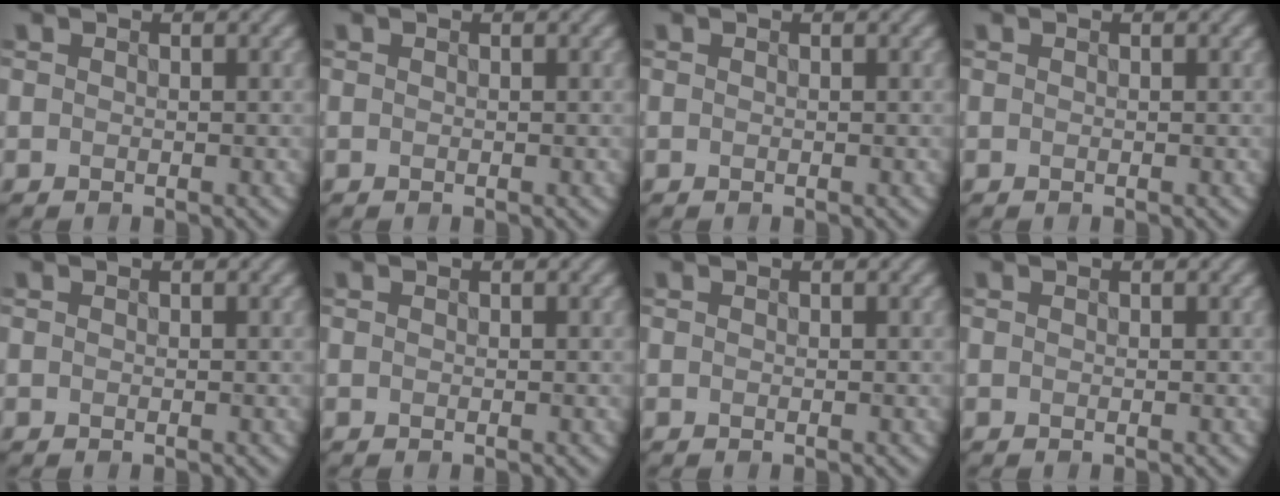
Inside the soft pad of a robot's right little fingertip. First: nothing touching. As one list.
[{"total": 0.0}, {"total": 0.0}, {"total": 0.0}, {"total": 0.0}, {"total": 0.0}, {"total": 0.0}, {"total": 0.0}]